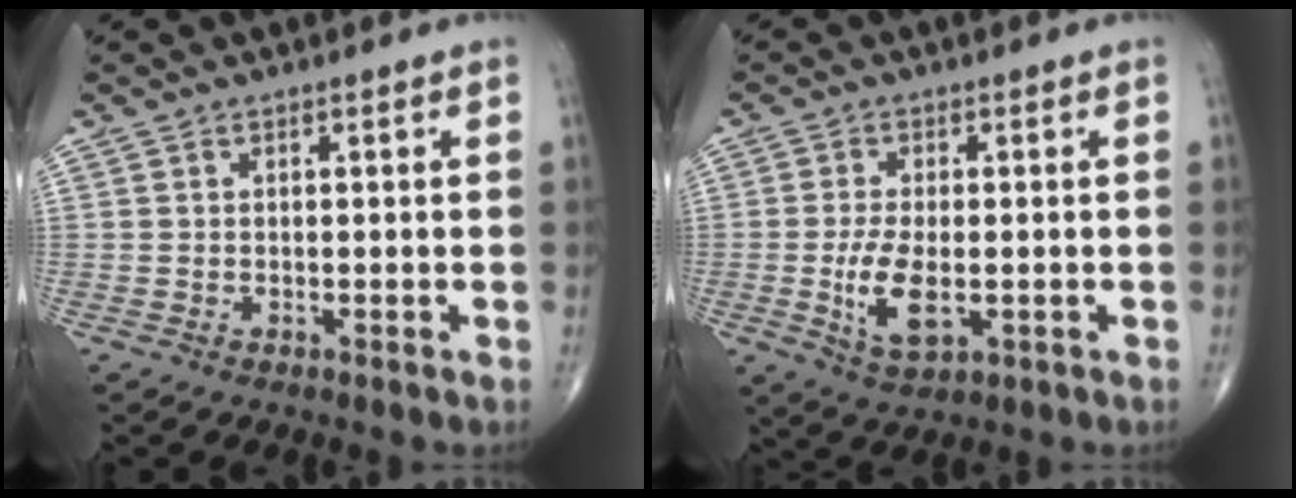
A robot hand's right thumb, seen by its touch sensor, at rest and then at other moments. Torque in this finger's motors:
{"motor_torque": [0.21, 0.48, 0.53, 0.37, 0.06]}